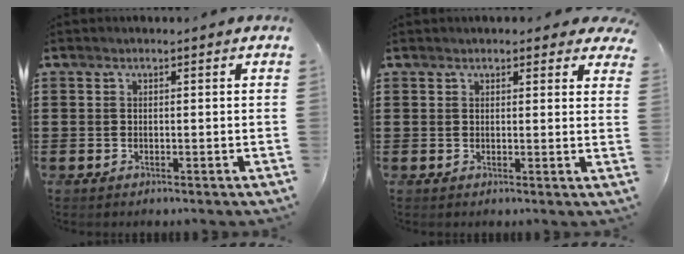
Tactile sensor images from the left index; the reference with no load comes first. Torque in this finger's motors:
{"motor_torque": [1.98, -0.16, 0.69, 0.10]}